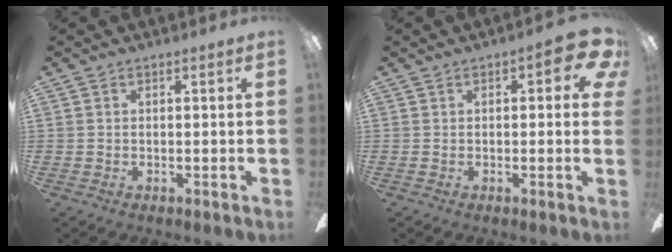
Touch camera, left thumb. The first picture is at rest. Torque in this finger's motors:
{"motor_torque": [-0.14, 0.30, 0.83, -0.19, 0.05]}